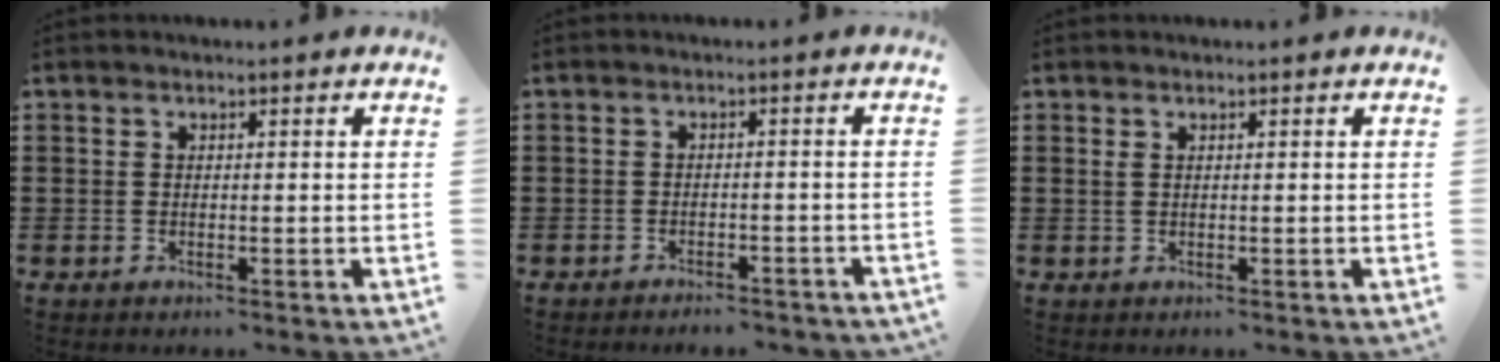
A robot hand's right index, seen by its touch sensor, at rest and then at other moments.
{"total": 2.1, "force": [-2.1, 0.0, 0.1], "torque": [-0.008, -0.001, -0.043]}
{"total": 0.7, "force": [0.3, 0.2, 0.6], "torque": [-0.013, 0.002, 0.005]}